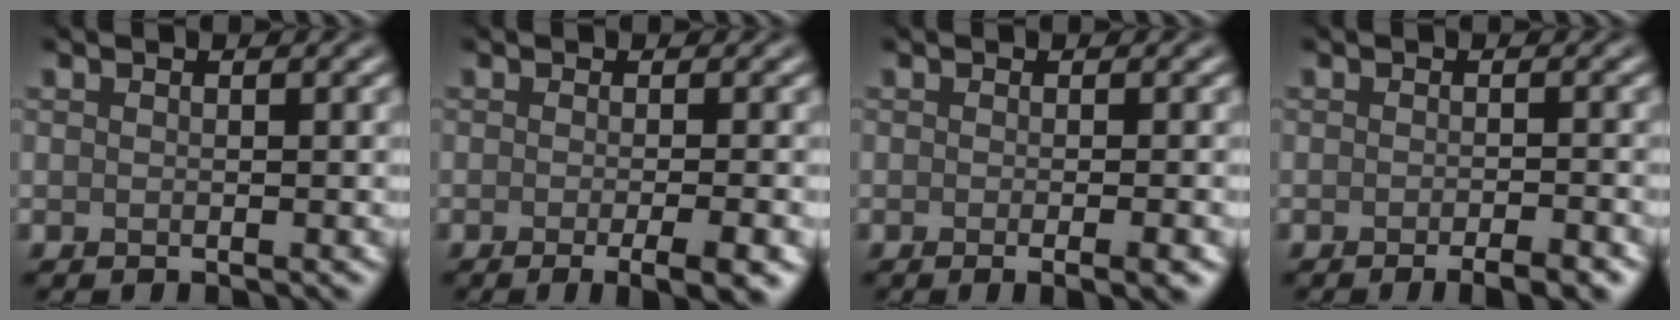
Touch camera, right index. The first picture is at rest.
{"total": 4.6, "force": [-1.5, 1.2, 4.1], "torque": [-0.045, -0.007, -0.019]}
{"total": 3.3, "force": [-0.9, 1.1, 3.0], "torque": [-0.022, -0.001, -0.014]}
{"total": 3.4, "force": [-2.1, 0.7, 2.5], "torque": [-0.028, 0.002, -0.029]}